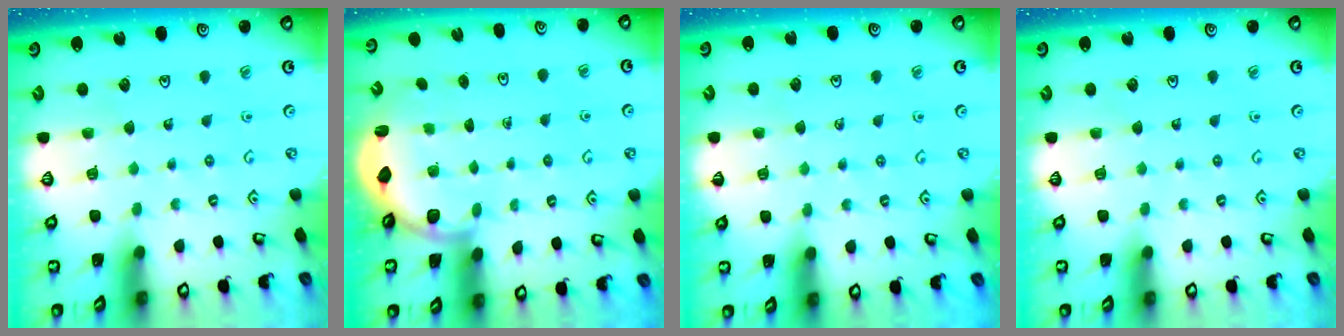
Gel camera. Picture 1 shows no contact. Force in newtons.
{"total": 3.3, "press": 2.9, "slide": 1.6}
{"total": 3.3, "press": 3.3, "slide": 0.4}
{"total": 0.0}